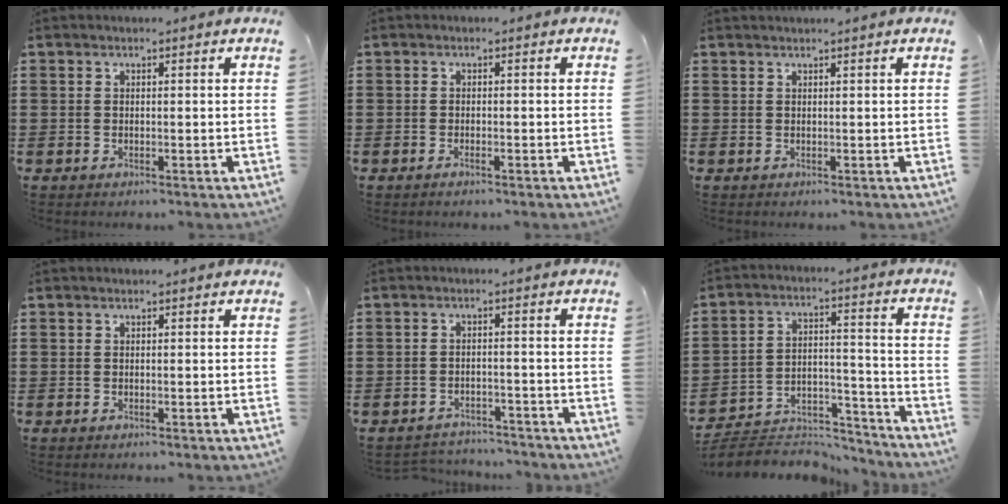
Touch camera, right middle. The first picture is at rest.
{"total": 0.7, "force": [-0.4, 0.0, 0.6], "torque": [-0.013, -0.006, -0.006]}
{"total": 0.6, "force": [0.5, -0.3, 0.1], "torque": [-0.001, -0.002, 0.010]}
{"total": 0.0}
{"total": 2.5, "force": [-2.5, 0.3, 0.0], "torque": [-0.009, -0.004, -0.052]}
{"total": 6.3, "force": [-6.0, 1.6, 1.0], "torque": [-0.019, 0.014, -0.120]}